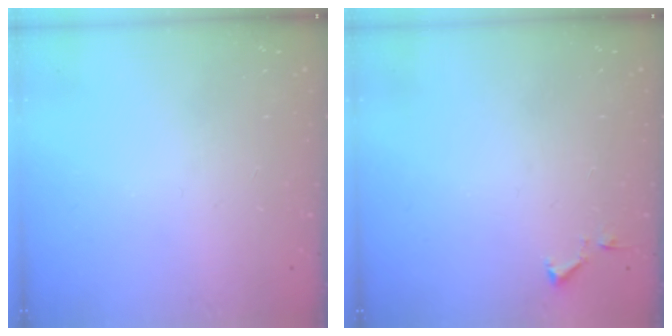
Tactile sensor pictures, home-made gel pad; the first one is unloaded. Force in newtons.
{"total": 3.1, "press": 3.1, "slide": 0.6}